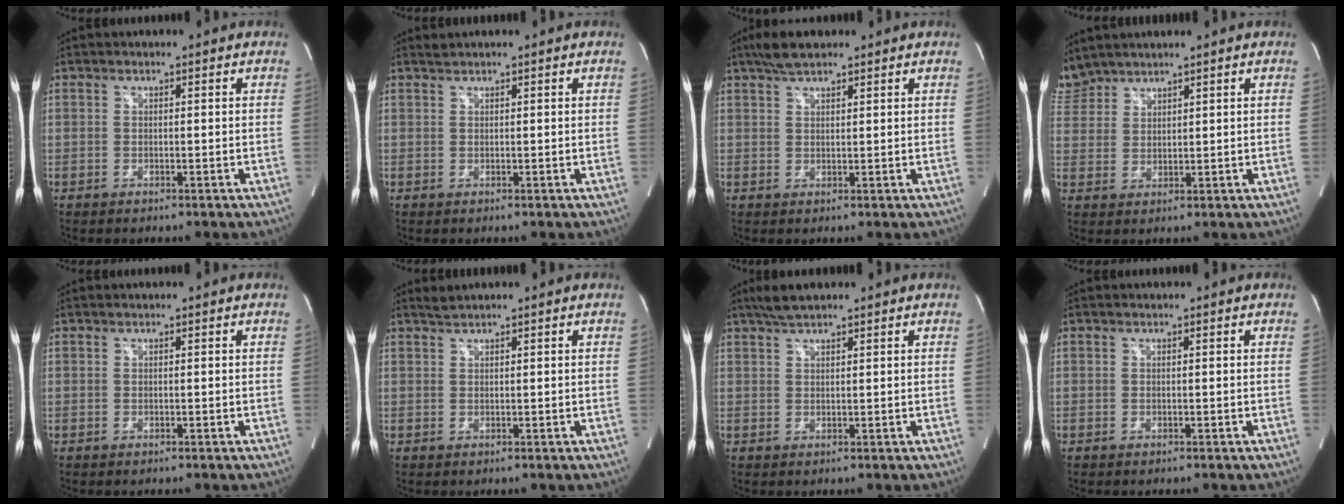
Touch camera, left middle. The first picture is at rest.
{"total": 0.6, "force": [0.6, -0.2, 0.0], "torque": [-0.006, 0.003, 0.017]}
{"total": 4.4, "force": [3.5, 1.2, 2.4], "torque": [-0.058, 0.013, 0.067]}
{"total": 5.0, "force": [4.8, 1.2, 0.0], "torque": [-0.013, 0.015, 0.108]}
{"total": 0.0}
{"total": 1.1, "force": [1.0, -0.4, 0.1], "torque": [-0.007, 0.004, 0.027]}
{"total": 3.5, "force": [2.9, 0.5, 1.9], "torque": [-0.045, 0.012, 0.058]}
{"total": 0.0}